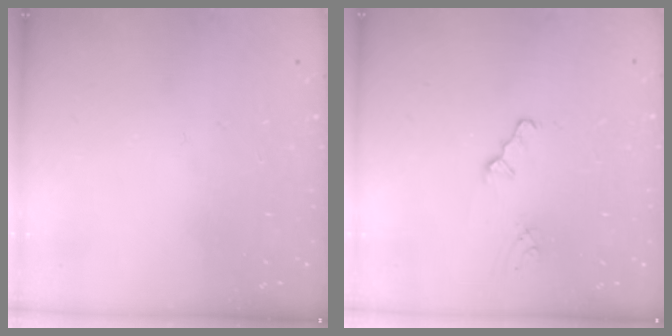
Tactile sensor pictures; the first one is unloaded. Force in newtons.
{"total": 1.2, "press": 1.1, "slide": 0.2}